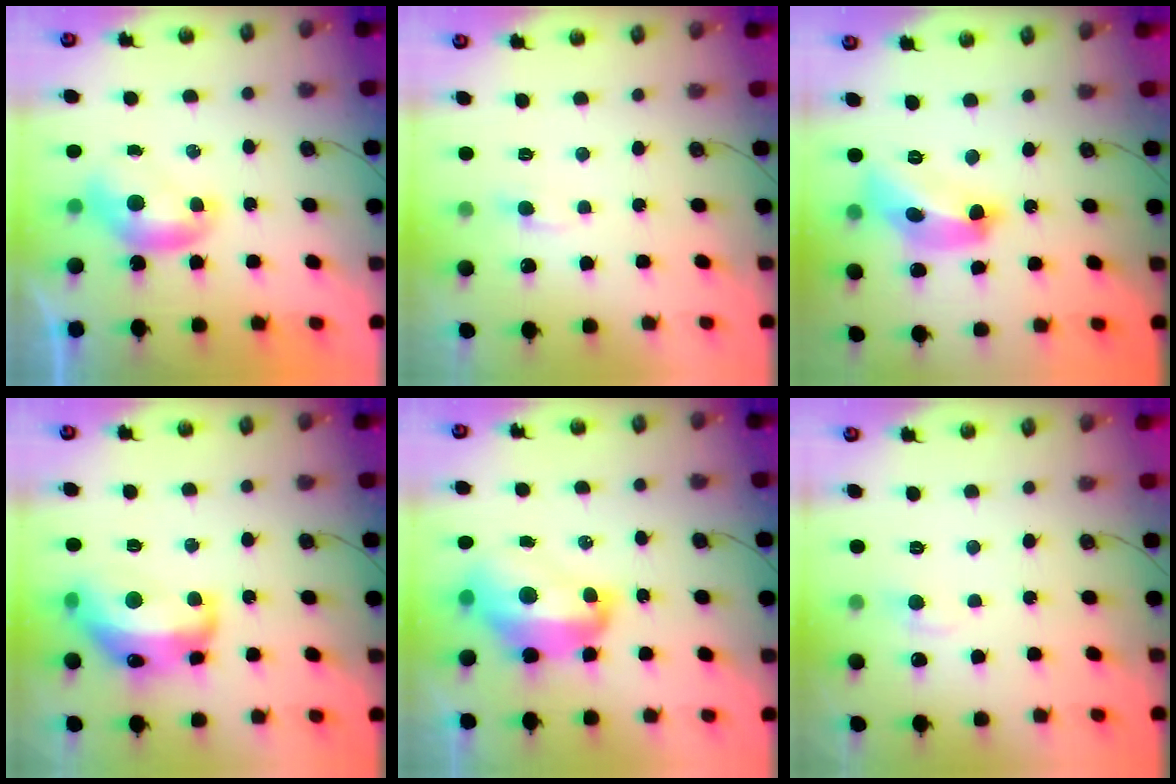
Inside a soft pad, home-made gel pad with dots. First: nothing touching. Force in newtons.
{"total": 1.8, "press": 1.7, "slide": 0.5}
{"total": 12.7, "press": 12.7, "slide": 0.9}
{"total": 11.0, "press": 10.9, "slide": 1.1}
{"total": 9.5, "press": 9.4, "slide": 1.3}
{"total": 1.2, "press": 0.8, "slide": 0.8}